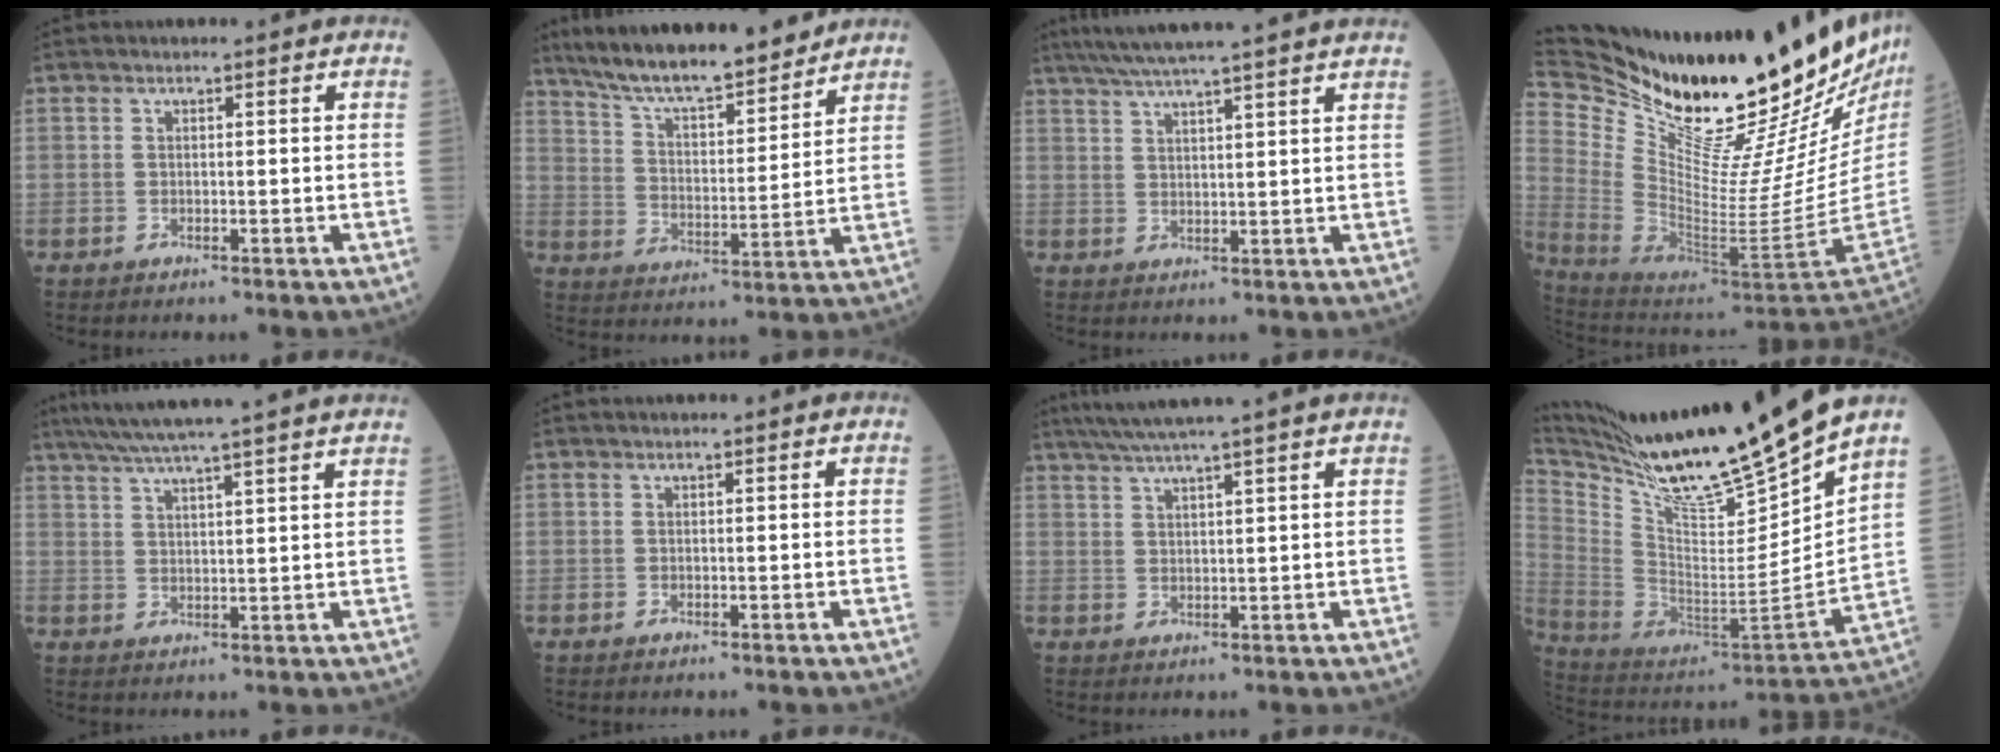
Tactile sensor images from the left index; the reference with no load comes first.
{"total": 15.8, "force": [14.0, 2.4, 7.0], "torque": [-0.121, 0.006, 0.234]}
{"total": 14.9, "force": [12.9, -1.1, 7.5], "torque": [-0.129, 0.021, 0.176]}
{"total": 36.1, "force": [30.5, 3.3, 19.0], "torque": [-0.320, -0.144, 0.441]}
{"total": 16.9, "force": [14.6, -1.2, 8.3], "torque": [-0.145, 0.014, 0.199]}
{"total": 0.0}
{"total": 9.3, "force": [7.8, -1.8, 4.8], "torque": [-0.079, 0.023, 0.112]}
{"total": 27.3, "force": [22.5, -0.6, 15.5], "torque": [-0.276, -0.058, 0.380]}